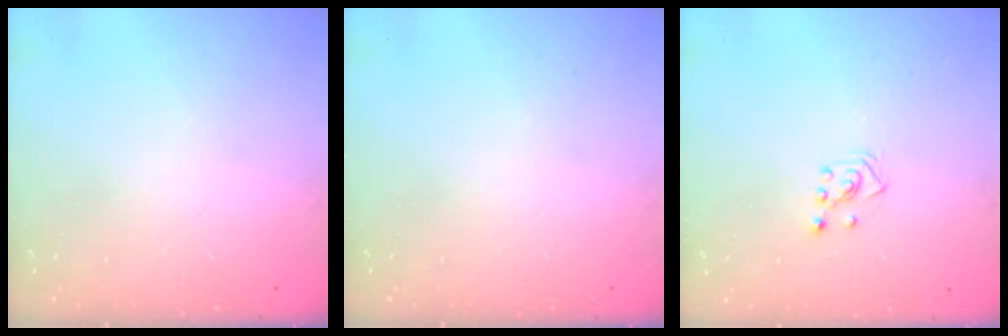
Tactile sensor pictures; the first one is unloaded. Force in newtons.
{"total": 0.0}
{"total": 2.3, "press": 2.2, "slide": 0.7}